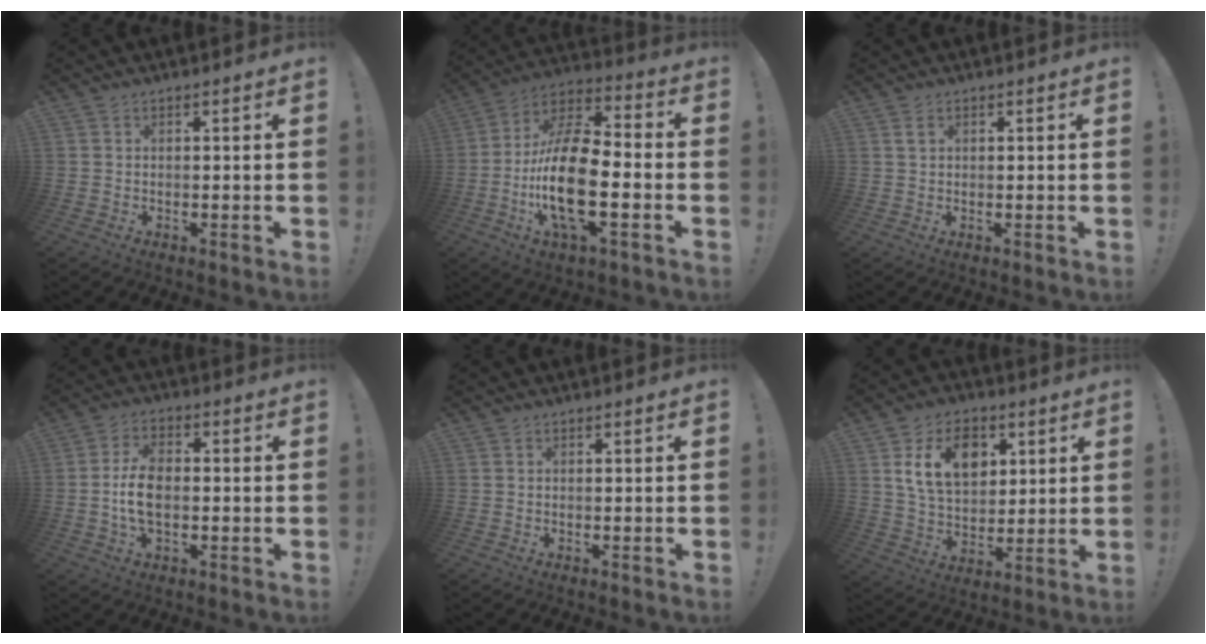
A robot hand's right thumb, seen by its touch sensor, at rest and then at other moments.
{"total": 21.4, "force": [-5.1, 9.2, 18.7], "torque": [-0.369, 0.021, -0.087]}
{"total": 1.5, "force": [0.8, 0.7, 1.0], "torque": [-0.008, -0.004, 0.012]}
{"total": 8.8, "force": [-1.1, 5.2, 7.0], "torque": [-0.126, 0.002, -0.022]}
{"total": 0.0}
{"total": 15.4, "force": [5.9, 11.1, 8.9], "torque": [-0.138, -0.010, 0.115]}